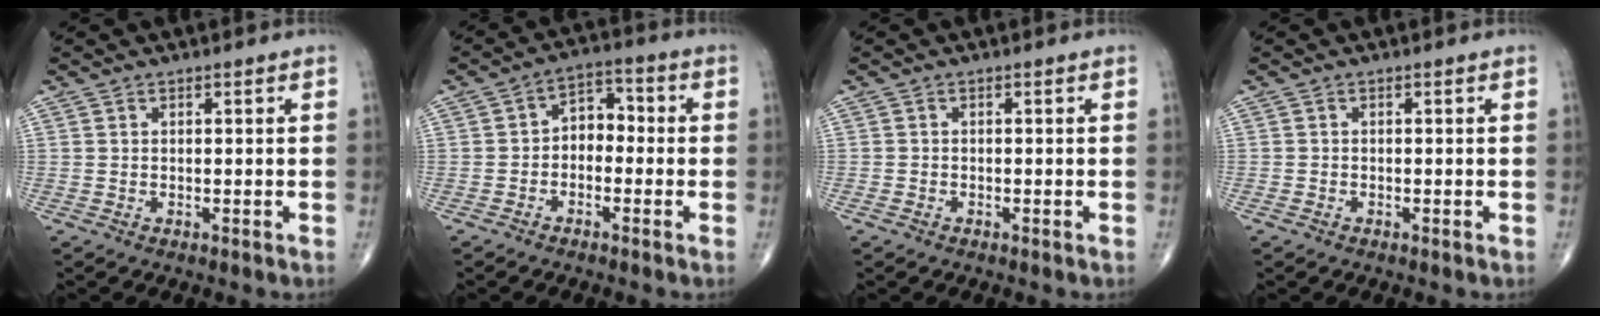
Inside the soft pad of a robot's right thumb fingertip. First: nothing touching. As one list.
[{"total": 5.6, "force": [-1.0, 4.0, 3.9], "torque": [-0.035, 0.031, -0.033]}, {"total": 0.8, "force": [-0.5, 0.6, 0.2], "torque": [-0.001, 0.003, -0.011]}, {"total": 0.5, "force": [-0.3, 0.4, 0.1], "torque": [-0.001, 0.003, -0.009]}]